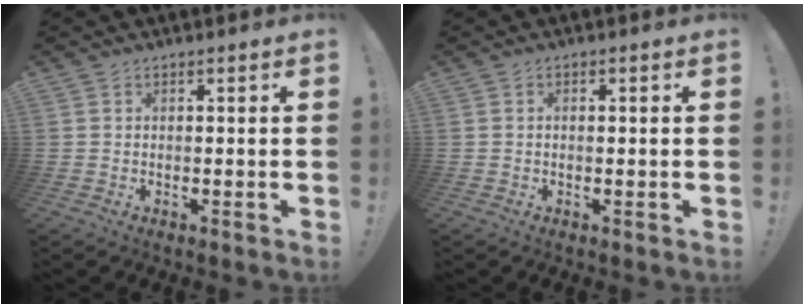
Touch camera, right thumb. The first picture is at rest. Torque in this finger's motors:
{"motor_torque": [-0.04, -0.35, -0.07, 0.12, -0.03]}